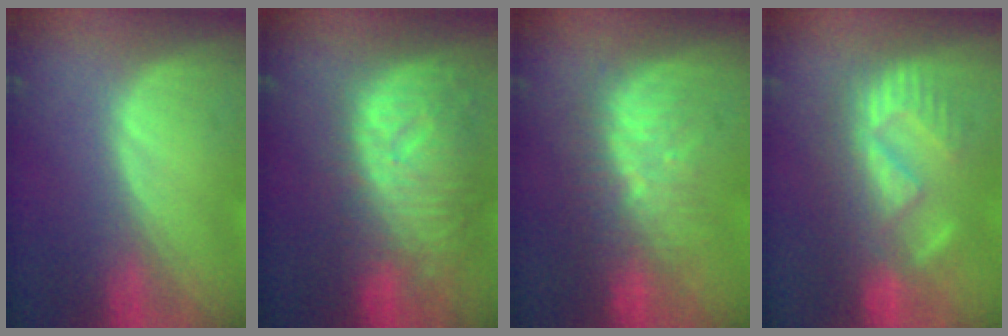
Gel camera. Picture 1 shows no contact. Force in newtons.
{"total": 11.1, "press": 9.8, "slide": 5.2}
{"total": 8.3, "press": 7.7, "slide": 3.1}
{"total": 8.9, "press": 8.7, "slide": 1.9}